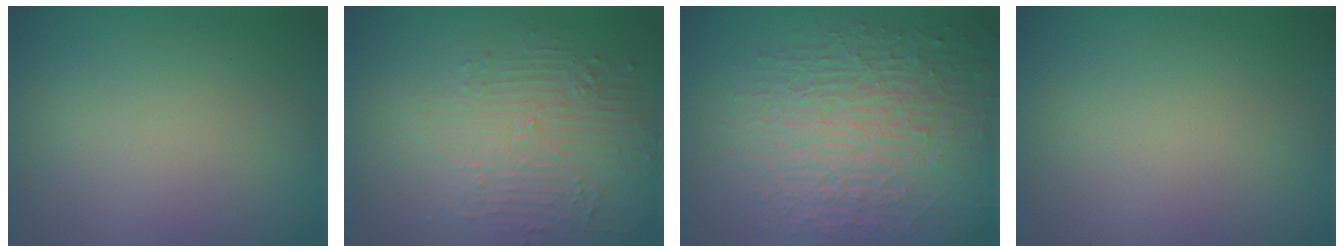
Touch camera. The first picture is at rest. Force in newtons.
{"total": 4.9, "press": 3.6, "slide": 3.4}
{"total": 10.2, "press": 6.8, "slide": 7.6}
{"total": 0.0}